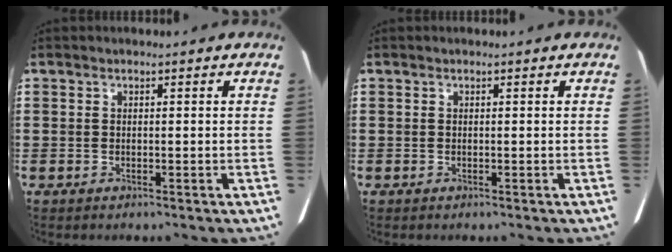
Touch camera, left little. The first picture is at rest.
{"total": 0.0}